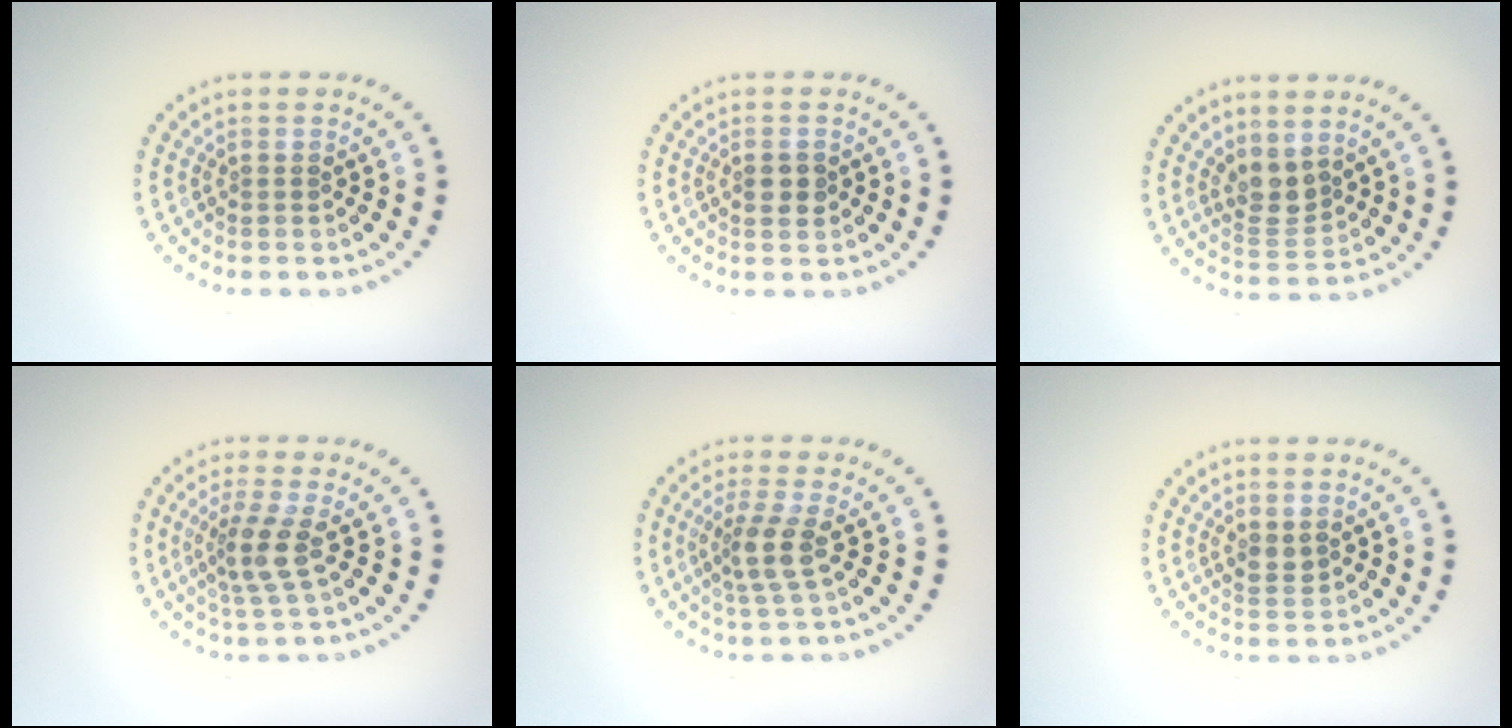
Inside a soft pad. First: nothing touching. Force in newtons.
{"total": 1.6, "press": 1.6, "slide": 0.2}
{"total": 2.7, "press": 2.2, "slide": 1.5}
{"total": 2.8, "press": 2.1, "slide": 1.9}
{"total": 2.8, "press": 2.1, "slide": 1.8}
{"total": 1.2, "press": 1.2, "slide": 0.4}